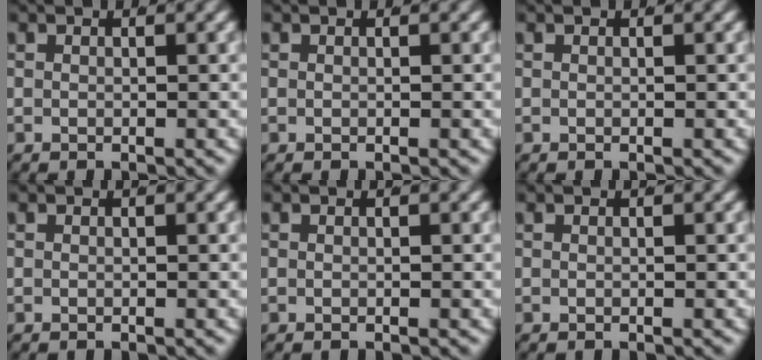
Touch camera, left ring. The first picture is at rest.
{"total": 0.0}
{"total": 0.0}
{"total": 0.0}
{"total": 0.0}
{"total": 1.1, "force": [-0.3, -1.0, -0.3], "torque": [0.012, -0.013, 0.007]}